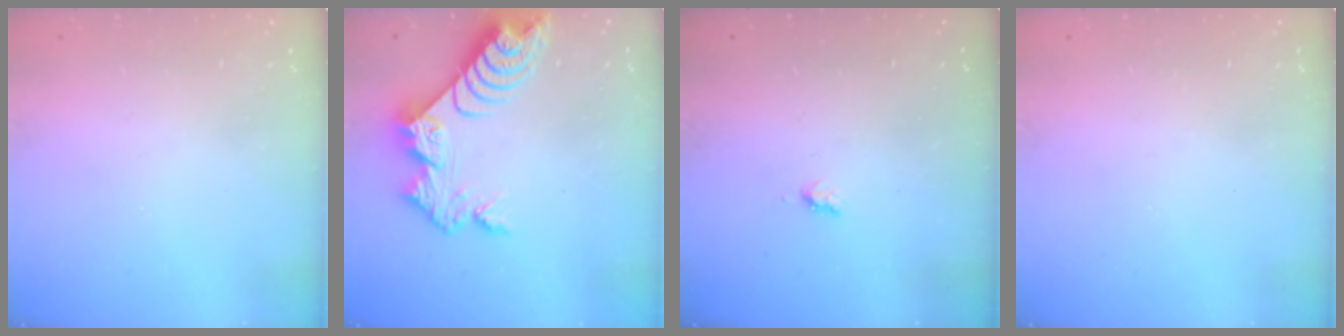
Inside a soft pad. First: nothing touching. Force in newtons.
{"total": 10.9, "press": 10.9, "slide": 1.2}
{"total": 2.4, "press": 2.4, "slide": 0.4}
{"total": 0.0}